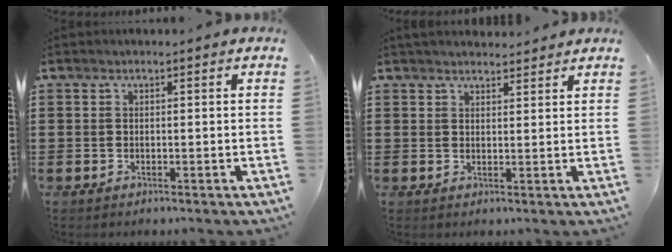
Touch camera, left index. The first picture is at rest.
{"total": 2.0, "force": [2.0, 0.3, 0.1], "torque": [-0.006, -0.001, 0.038]}